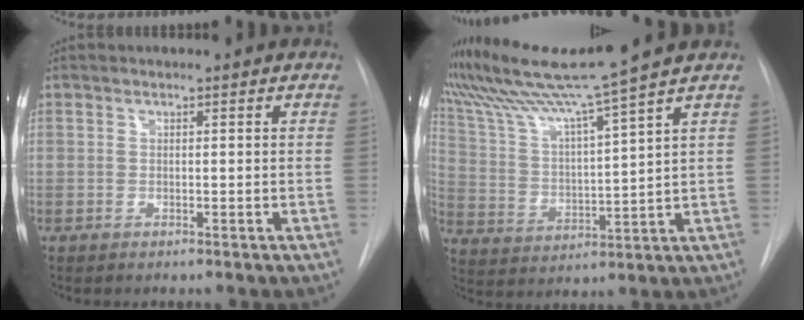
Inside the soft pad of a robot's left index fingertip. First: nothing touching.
{"total": 13.3, "force": [11.2, -2.6, 6.6], "torque": [-0.124, -0.003, 0.205]}